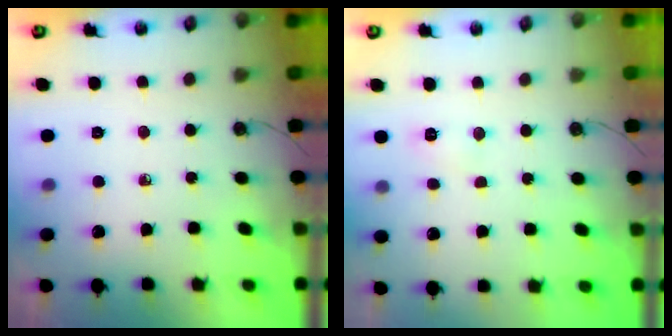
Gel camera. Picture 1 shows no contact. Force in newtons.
{"total": 4.1, "press": 4.0, "slide": 1.0}